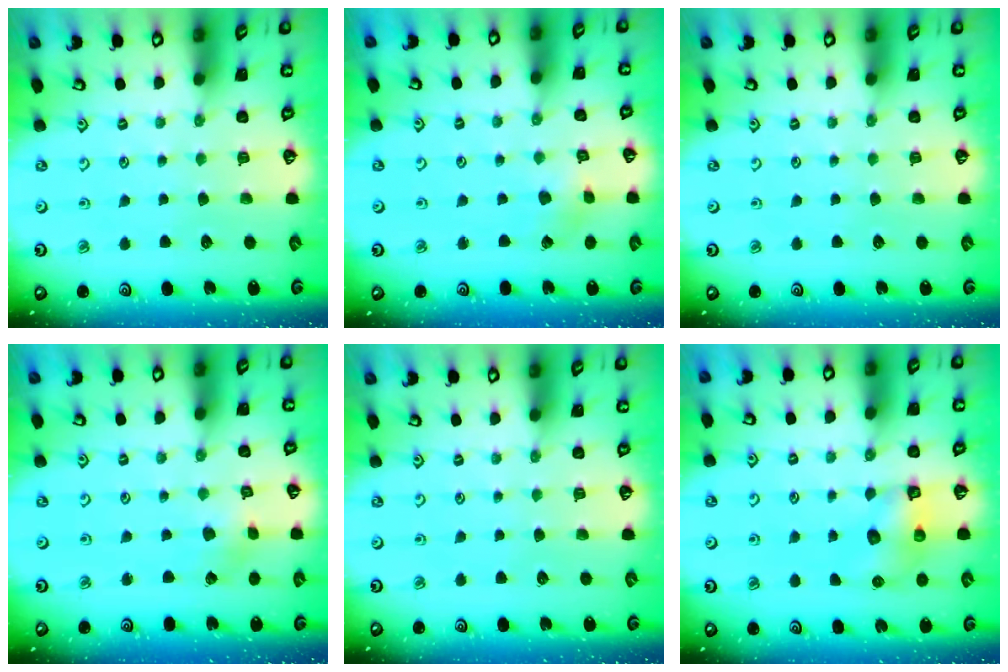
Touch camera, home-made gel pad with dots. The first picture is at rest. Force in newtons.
{"total": 2.3, "press": 2.2, "slide": 0.3}
{"total": 0.0}
{"total": 2.5, "press": 2.4, "slide": 0.3}
{"total": 0.0}
{"total": 6.0, "press": 6.0, "slide": 0.1}